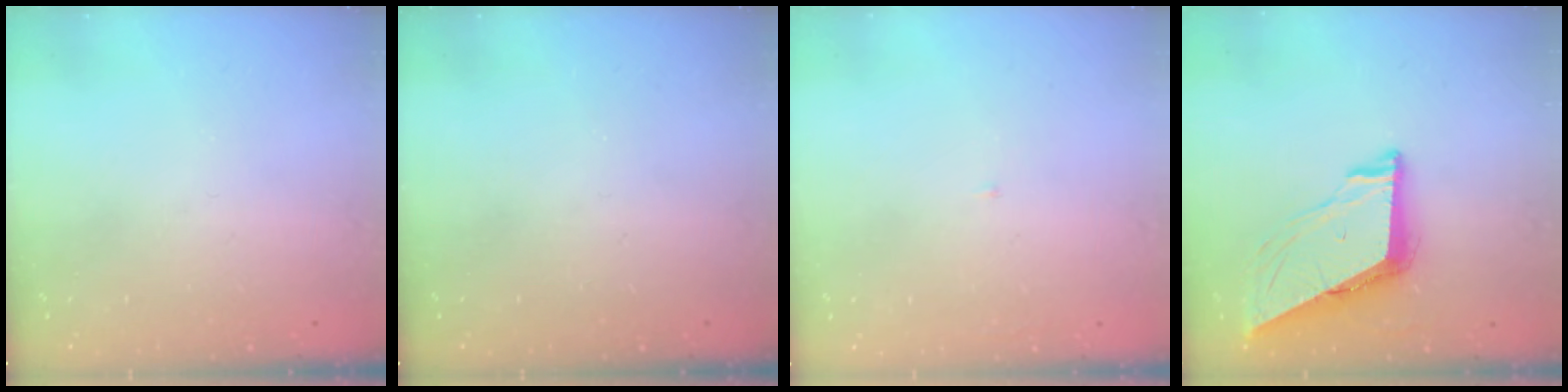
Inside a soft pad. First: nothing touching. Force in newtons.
{"total": 0.0}
{"total": 2.0, "press": 2.0, "slide": 0.2}
{"total": 8.4, "press": 8.4, "slide": 0.9}